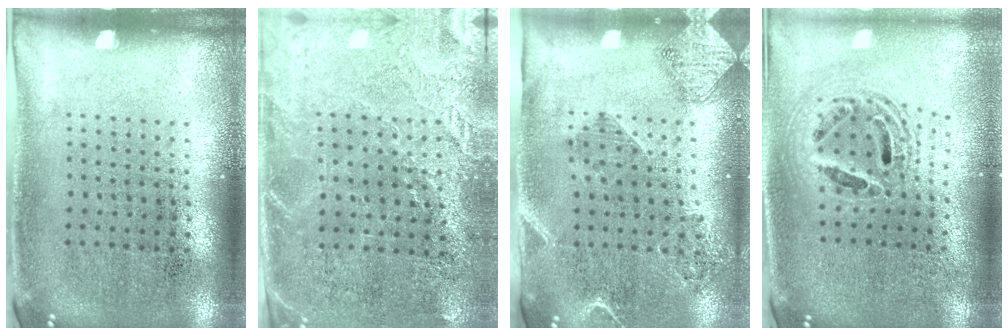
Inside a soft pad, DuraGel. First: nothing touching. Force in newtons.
{"total": 3.0, "press": 2.7, "slide": 1.2}
{"total": 1.8, "press": 1.6, "slide": 0.9}
{"total": 1.9, "press": 1.5, "slide": 1.2}